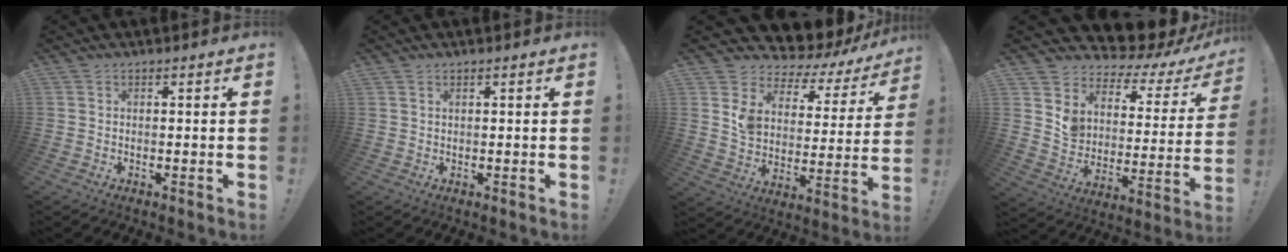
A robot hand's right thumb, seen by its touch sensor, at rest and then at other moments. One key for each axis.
{"total": 0.7, "fx": 0.4, "fy": 0.2, "fz": 0.5, "tx": -0.008, "ty": 0.000, "tz": 0.008}
{"total": 7.5, "fx": 5.3, "fy": 4.1, "fz": 3.4, "tx": -0.066, "ty": -0.064, "tz": 0.087}
{"total": 8.6, "fx": 7.1, "fy": 3.9, "fz": 2.7, "tx": -0.061, "ty": -0.084, "tz": 0.120}